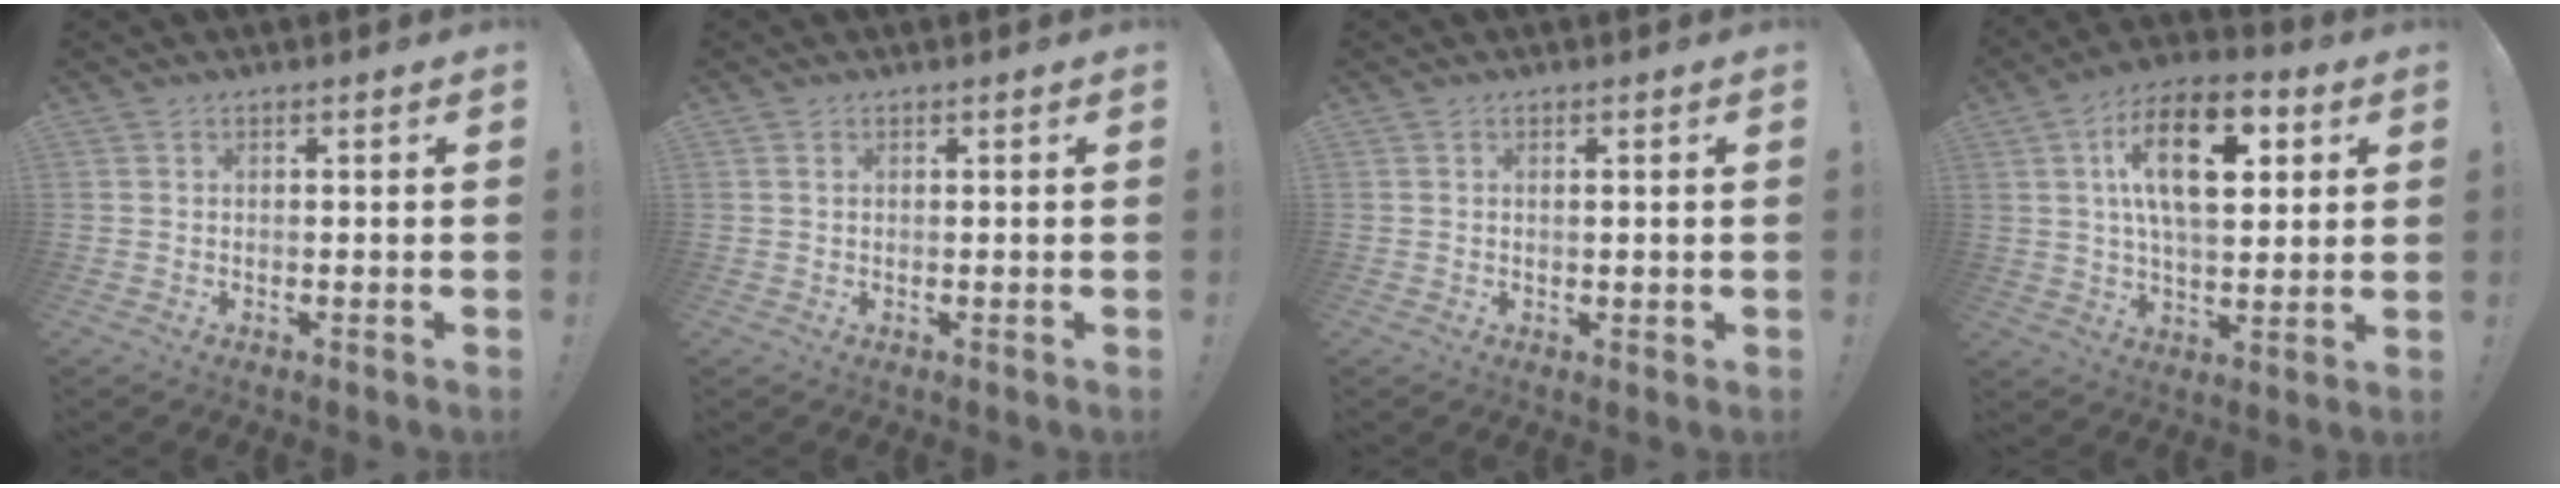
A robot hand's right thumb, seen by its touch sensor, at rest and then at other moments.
{"total": 0.6, "force": [0.4, 0.3, 0.3], "torque": [-0.012, 0.002, 0.009]}
{"total": 1.0, "force": [0.5, 0.1, 0.8], "torque": [-0.010, -0.001, 0.008]}
{"total": 19.1, "force": [6.0, 9.5, 15.5], "torque": [-0.249, -0.006, 0.094]}